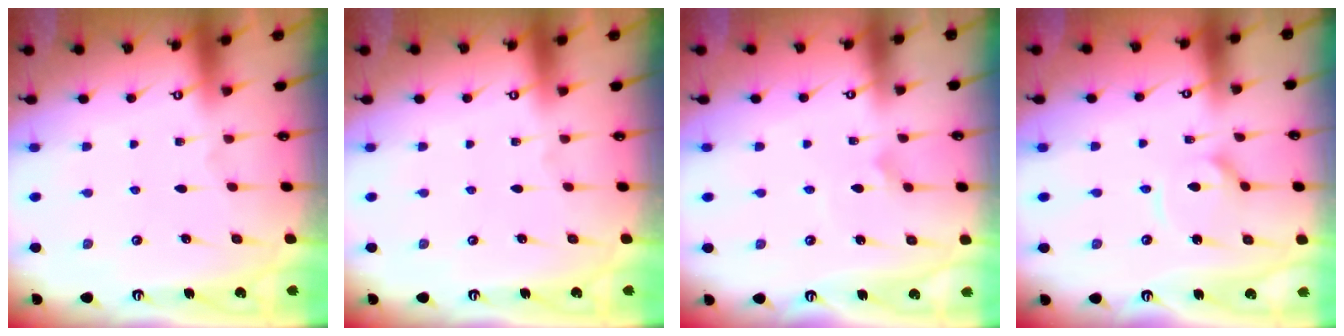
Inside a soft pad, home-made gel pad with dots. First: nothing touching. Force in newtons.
{"total": 0.0}
{"total": 2.4, "press": 2.4, "slide": 0.2}
{"total": 6.1, "press": 6.1, "slide": 0.6}